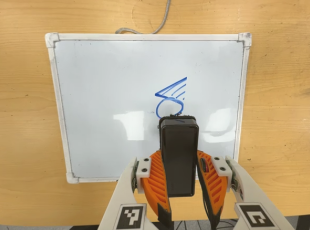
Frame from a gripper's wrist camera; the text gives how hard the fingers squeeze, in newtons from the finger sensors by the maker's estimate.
{"total": 7.0, "left": 5.2, "right": 8.7}